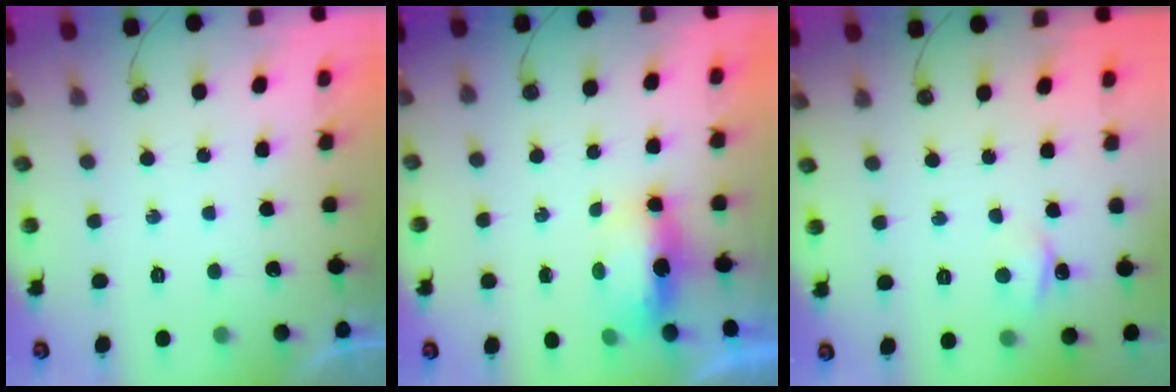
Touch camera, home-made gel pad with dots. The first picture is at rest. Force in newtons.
{"total": 6.3, "press": 6.2, "slide": 1.2}
{"total": 2.8, "press": 2.7, "slide": 0.4}